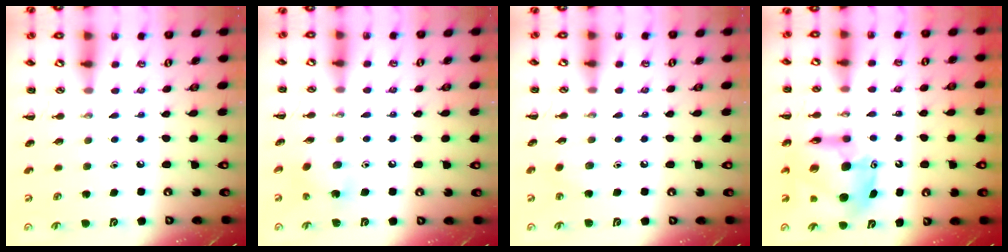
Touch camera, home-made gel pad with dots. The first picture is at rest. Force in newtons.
{"total": 5.0, "press": 4.9, "slide": 1.0}
{"total": 5.0, "press": 4.7, "slide": 1.7}
{"total": 12.7, "press": 12.2, "slide": 3.5}